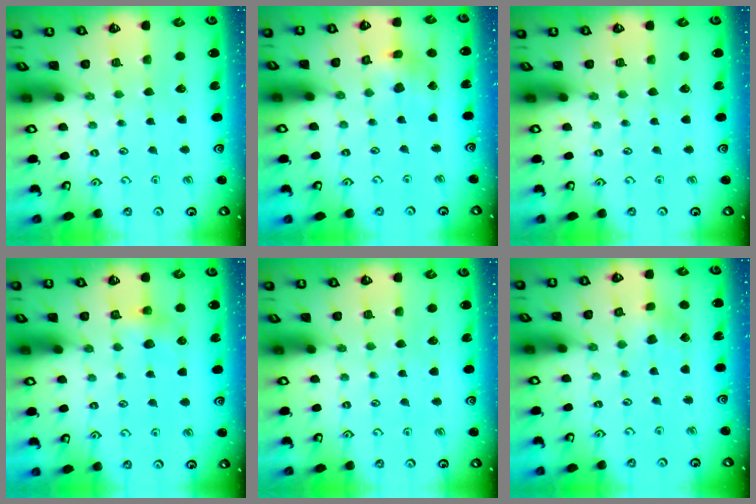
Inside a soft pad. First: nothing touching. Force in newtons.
{"total": 6.9, "press": 6.9, "slide": 0.7}
{"total": 0.0}
{"total": 5.6, "press": 5.6, "slide": 0.7}
{"total": 0.0}
{"total": 2.8, "press": 2.8, "slide": 0.4}